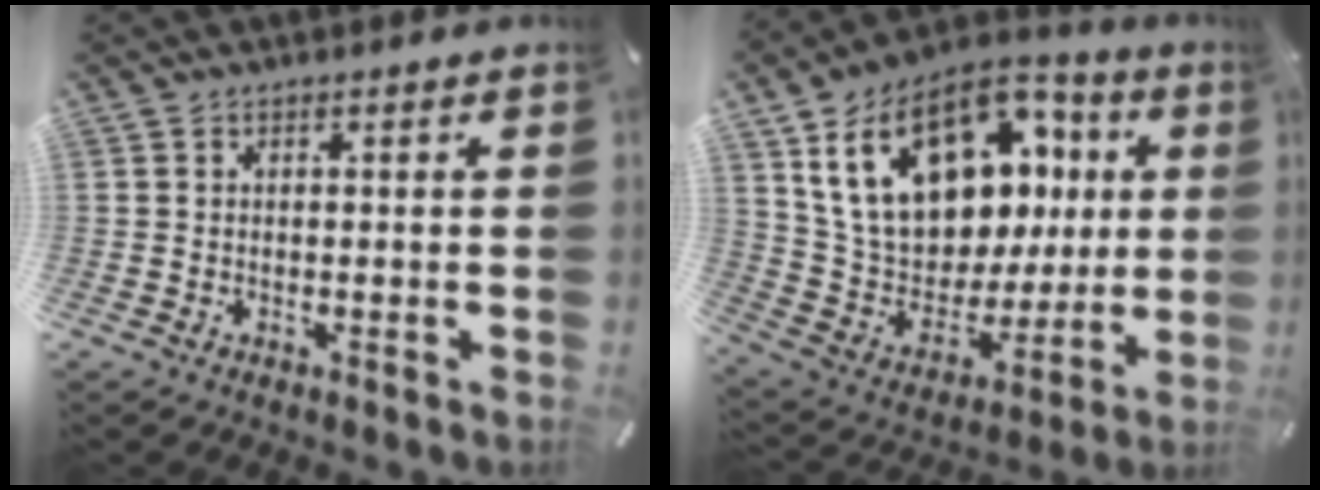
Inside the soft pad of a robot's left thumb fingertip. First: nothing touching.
{"total": 22.7, "force": [8.5, 15.9, 13.8], "torque": [-0.240, -0.035, 0.163]}